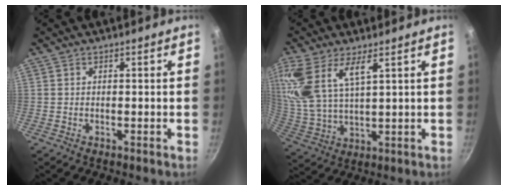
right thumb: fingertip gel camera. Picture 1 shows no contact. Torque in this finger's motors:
{"motor_torque": [0.28, 0.46, 1.49, 1.28, 0.44]}